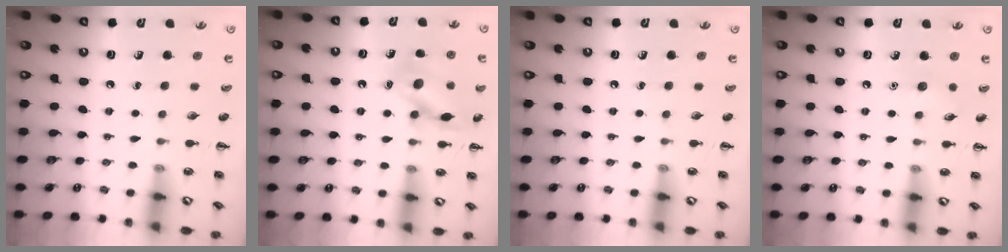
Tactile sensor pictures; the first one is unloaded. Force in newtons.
{"total": 13.1, "press": 13.1, "slide": 0.9}
{"total": 0.0}
{"total": 4.7, "press": 4.5, "slide": 1.5}